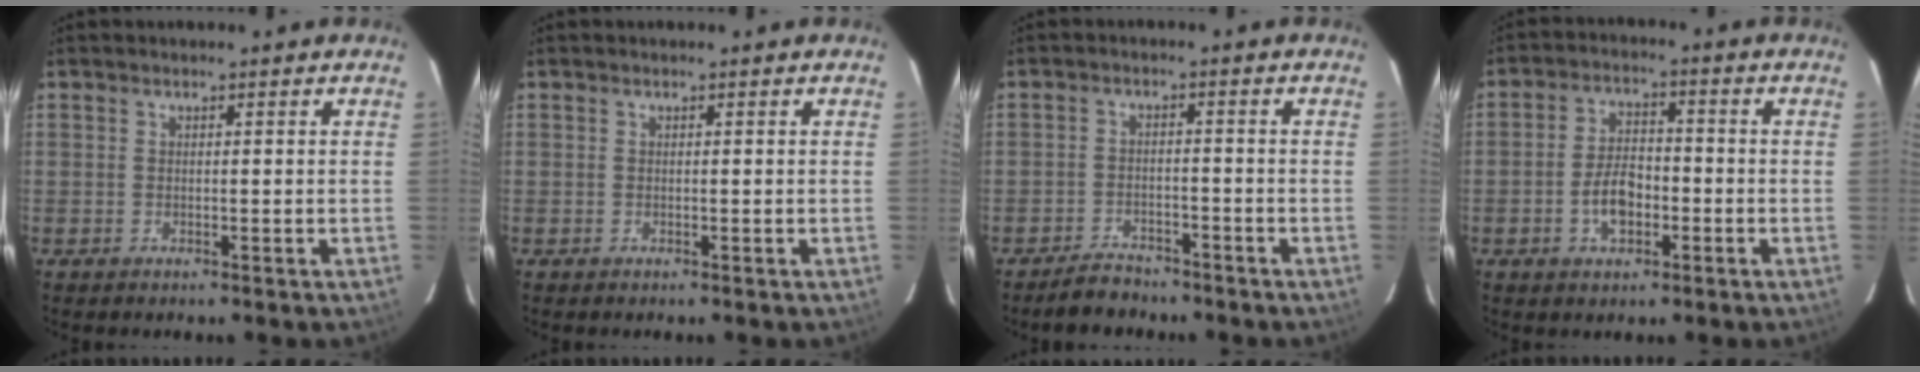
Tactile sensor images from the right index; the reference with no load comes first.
{"total": 0.0}
{"total": 5.1, "force": [-4.4, 2.4, 1.1], "torque": [-0.038, 0.010, -0.067]}
{"total": 6.7, "force": [-2.4, 3.8, 5.0], "torque": [-0.099, 0.011, -0.036]}